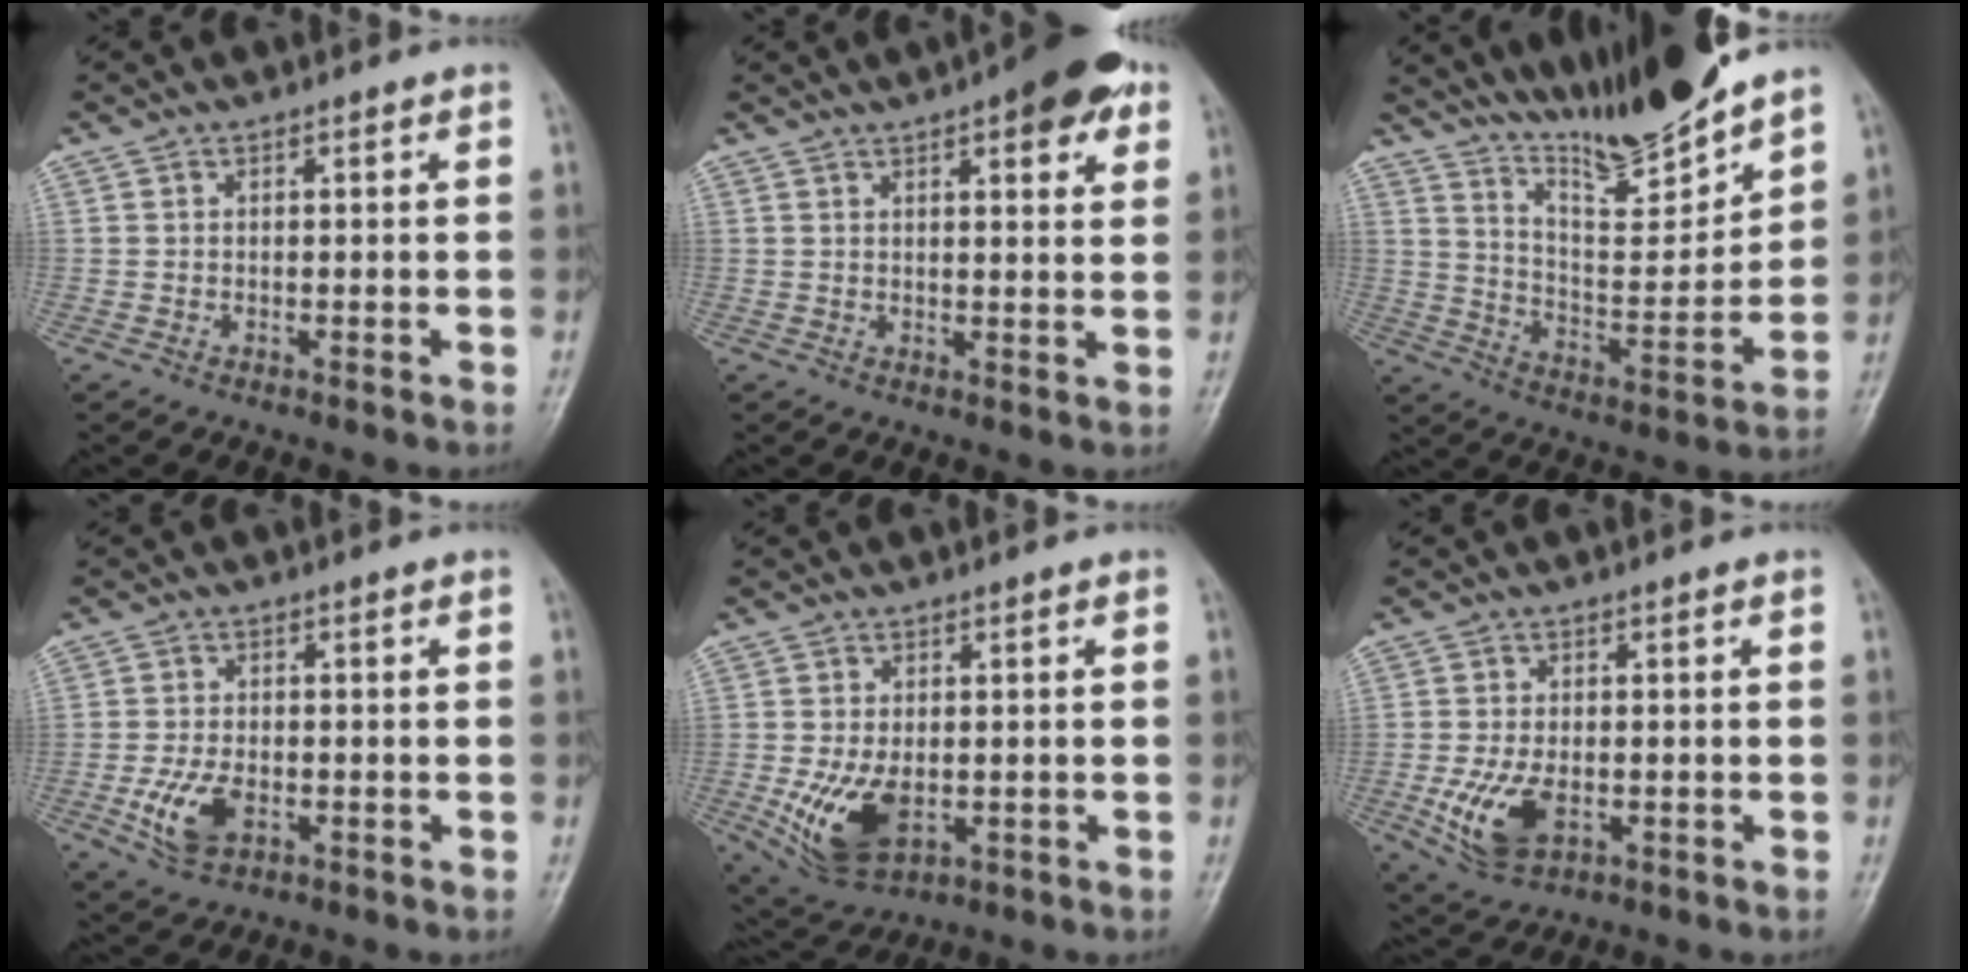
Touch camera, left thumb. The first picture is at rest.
{"total": 10.8, "force": [5.8, 3.5, 8.4], "torque": [-0.086, -0.012, 0.070]}
{"total": 15.0, "force": [13.4, 1.1, 6.7], "torque": [-0.088, -0.087, 0.241]}
{"total": 6.3, "force": [-1.9, 3.6, 4.7], "torque": [-0.099, 0.002, -0.031]}
{"total": 9.8, "force": [-1.8, 5.8, 7.7], "torque": [-0.141, -0.011, -0.015]}
{"total": 8.1, "force": [-2.0, 4.7, 6.3], "torque": [-0.128, -0.006, -0.025]}